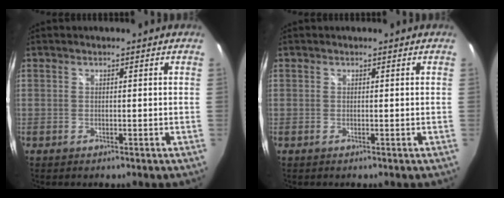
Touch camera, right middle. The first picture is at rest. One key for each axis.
{"total": 0.0}